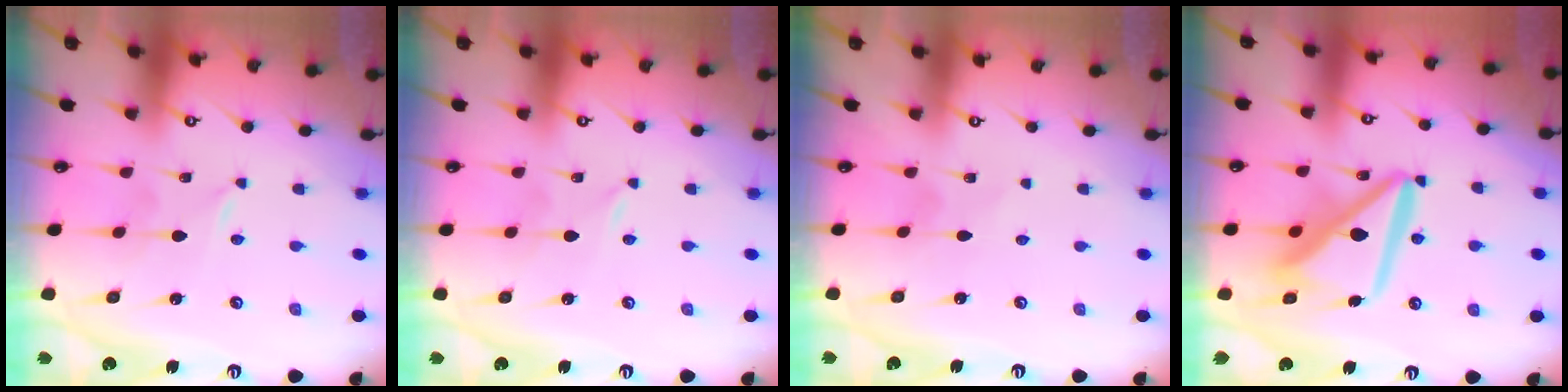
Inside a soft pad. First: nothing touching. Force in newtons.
{"total": 0.0}
{"total": 1.2, "press": 1.1, "slide": 0.2}
{"total": 14.6, "press": 14.5, "slide": 1.8}